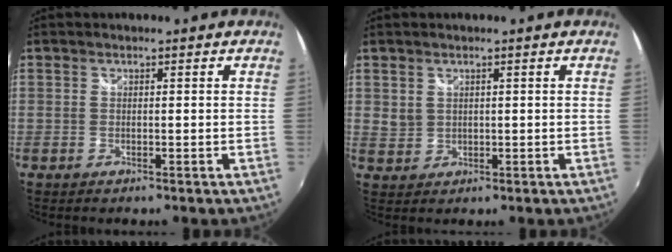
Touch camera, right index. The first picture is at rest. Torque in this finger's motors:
{"motor_torque": [-0.02, -0.05, -0.01, 0.02]}